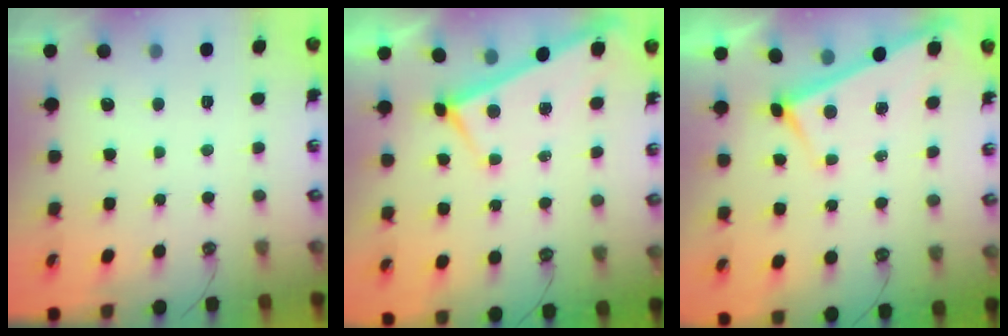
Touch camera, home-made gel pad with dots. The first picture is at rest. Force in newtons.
{"total": 2.5, "press": 2.5, "slide": 0.6}
{"total": 3.2, "press": 3.2, "slide": 0.3}